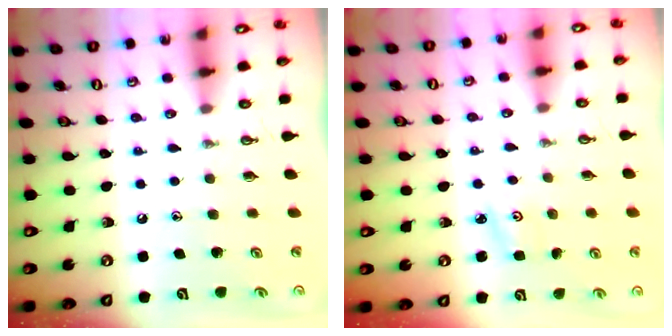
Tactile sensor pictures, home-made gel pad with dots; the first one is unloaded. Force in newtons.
{"total": 2.6, "press": 2.6, "slide": 0.4}